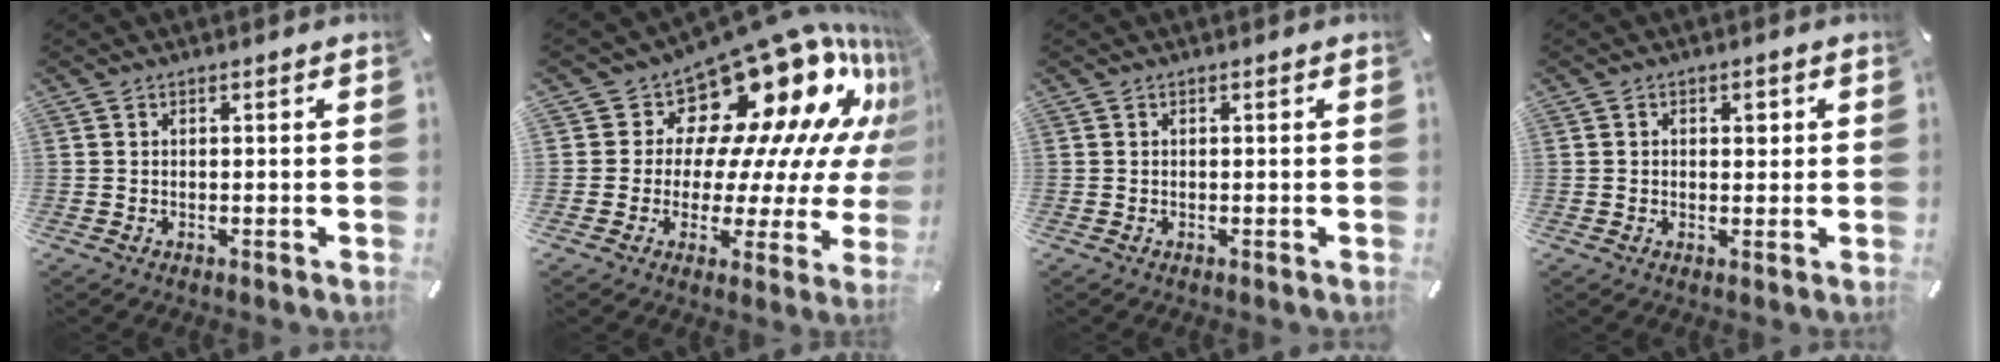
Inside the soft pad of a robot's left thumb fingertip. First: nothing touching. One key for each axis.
{"total": 19.7, "fx": 13.2, "fy": 10.3, "fz": 10.3, "tx": -0.132, "ty": -0.130, "tz": 0.222}
{"total": 0.0}
{"total": 2.5, "fx": 0.5, "fy": 1.9, "fz": 1.6, "tx": -0.011, "ty": -0.002, "tz": 0.001}